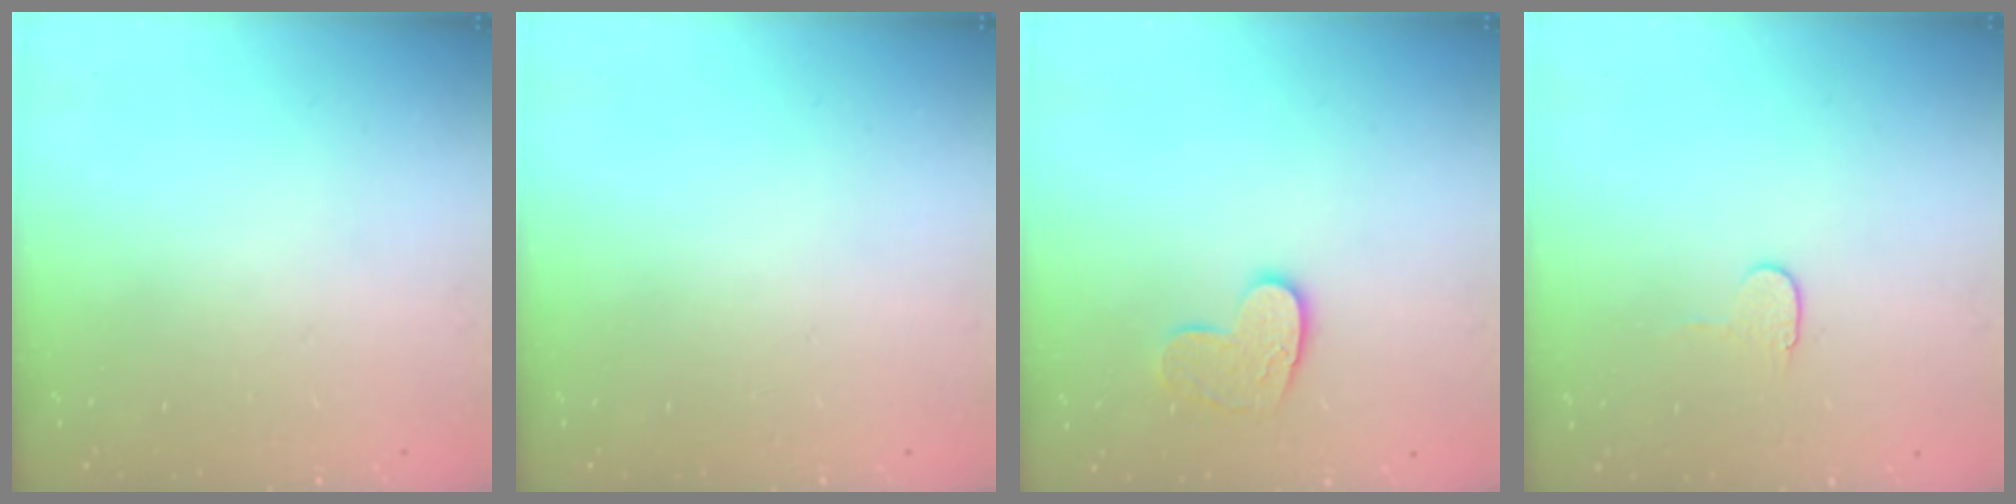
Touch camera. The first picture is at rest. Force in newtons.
{"total": 0.0}
{"total": 9.5, "press": 9.5, "slide": 0.6}
{"total": 4.1, "press": 4.1, "slide": 0.4}